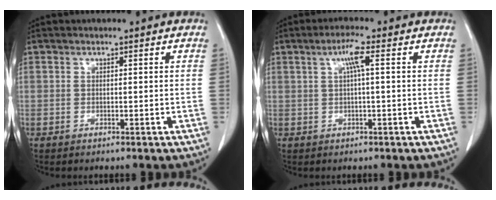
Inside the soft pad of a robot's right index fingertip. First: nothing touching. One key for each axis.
{"total": 3.4, "fx": 1.0, "fy": 0.0, "fz": 3.3, "tx": -0.064, "ty": 0.009, "tz": 0.019}